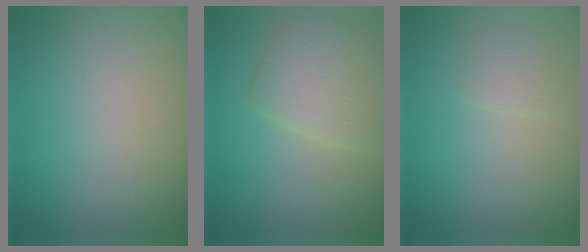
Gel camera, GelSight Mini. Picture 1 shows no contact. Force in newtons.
{"total": 4.0, "press": 4.0, "slide": 0.0}
{"total": 1.2, "press": 1.2, "slide": 0.1}